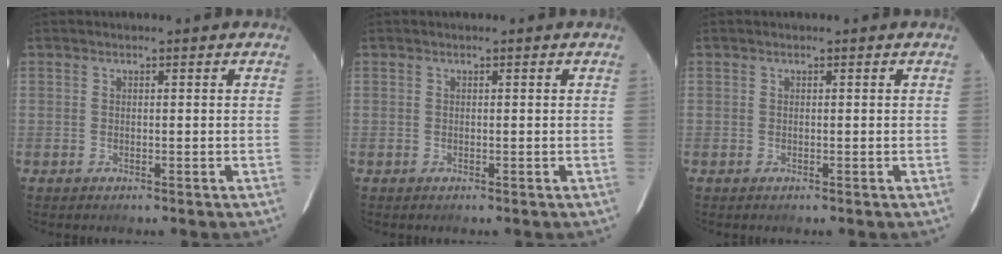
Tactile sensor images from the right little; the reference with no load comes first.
{"total": 0.0}
{"total": 0.0}